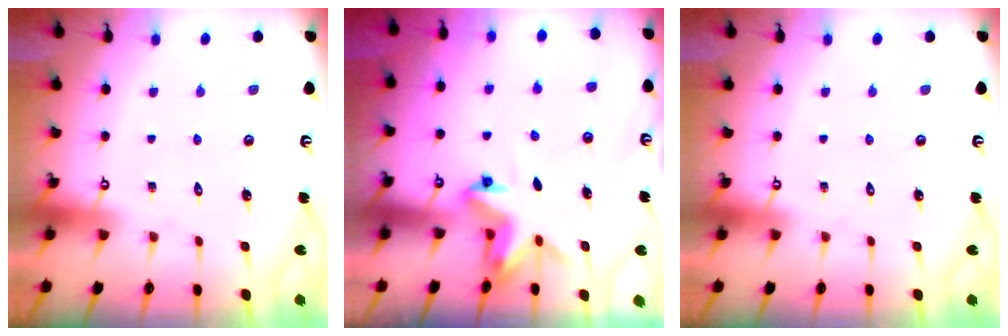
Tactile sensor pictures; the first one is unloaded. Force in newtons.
{"total": 3.8, "press": 3.8, "slide": 0.5}
{"total": 0.0}